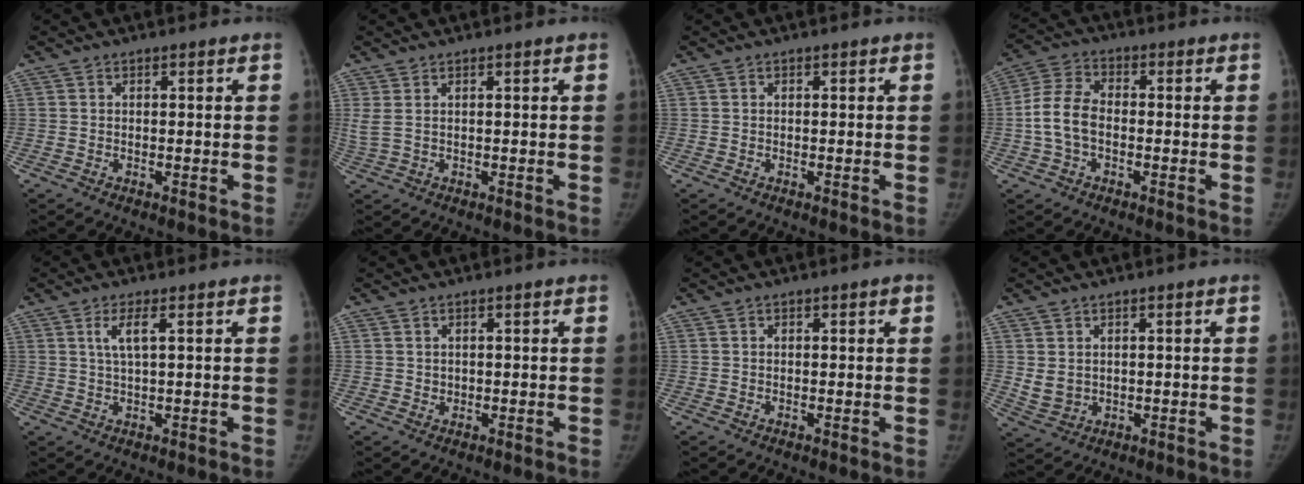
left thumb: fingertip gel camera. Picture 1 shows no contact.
{"total": 2.5, "force": [0.8, 0.9, 2.2], "torque": [-0.071, 0.010, 0.027]}
{"total": 0.0}
{"total": 8.0, "force": [-1.4, 5.1, 6.0], "torque": [-0.124, 0.023, -0.036]}
{"total": 3.5, "force": [1.3, 0.6, 3.2], "torque": [-0.070, -0.002, 0.028]}
{"total": 0.7, "force": [0.3, 0.6, 0.1], "torque": [0.007, -0.003, 0.003]}
{"total": 0.8, "force": [0.3, 0.3, 0.6], "torque": [-0.005, 0.001, 0.004]}
{"total": 3.6, "force": [0.8, 3.0, 1.9], "torque": [-0.027, -0.012, 0.029]}